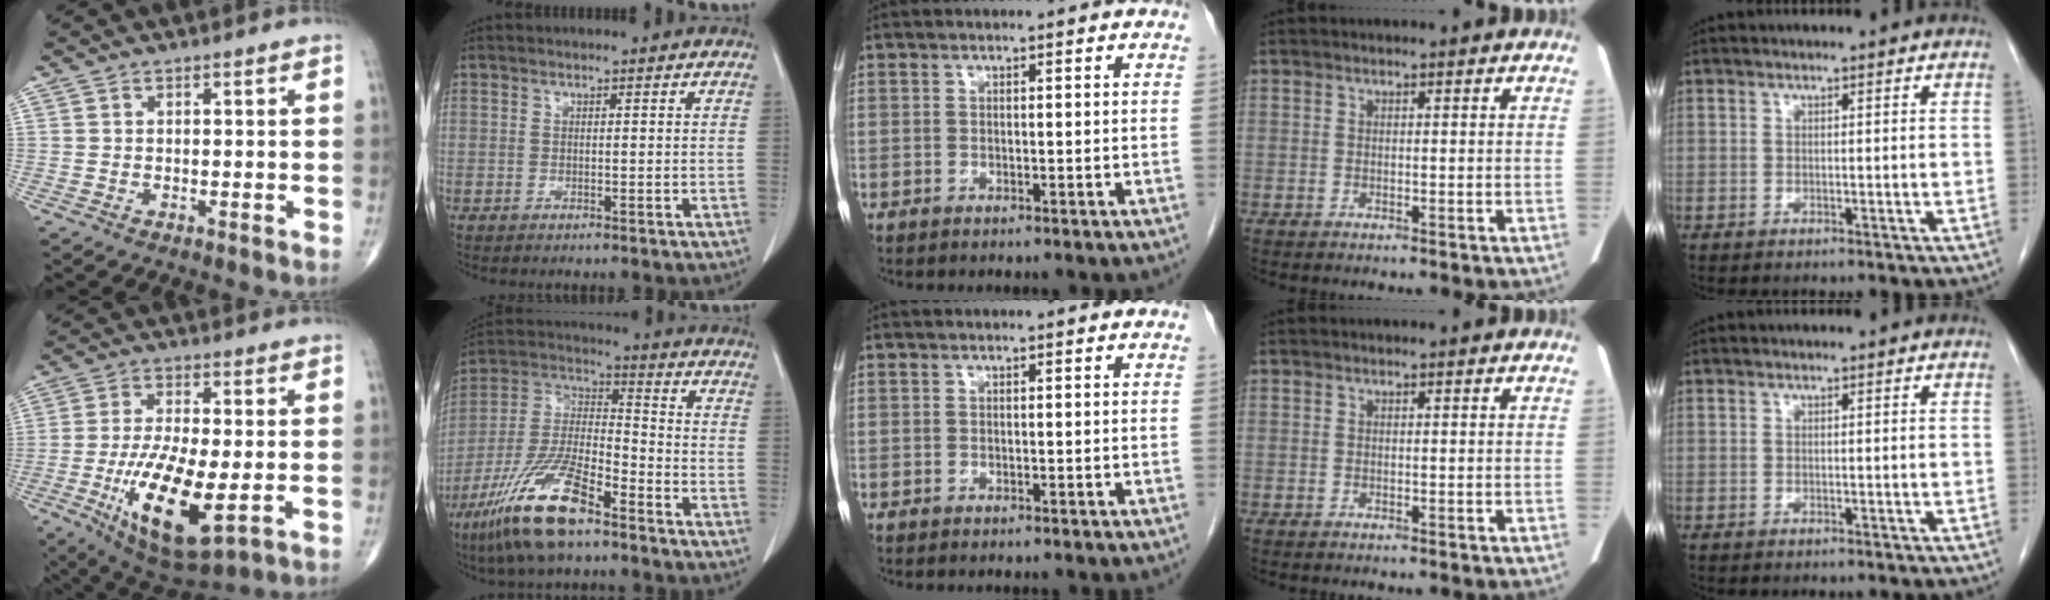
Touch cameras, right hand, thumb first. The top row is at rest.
{"thumb": {"total": 16.6, "force": [-4.3, 5.6, 15.0], "torque": [-0.284, -0.017, -0.062]}, "index": {"total": 15.6, "force": [-10.0, 3.8, 11.3], "torque": [-0.238, -0.013, -0.190]}}